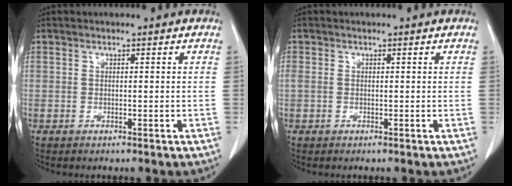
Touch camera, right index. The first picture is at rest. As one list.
[{"total": 0.6, "force": [0.1, 0.4, 0.4], "torque": [-0.019, 0.011, 0.004]}]